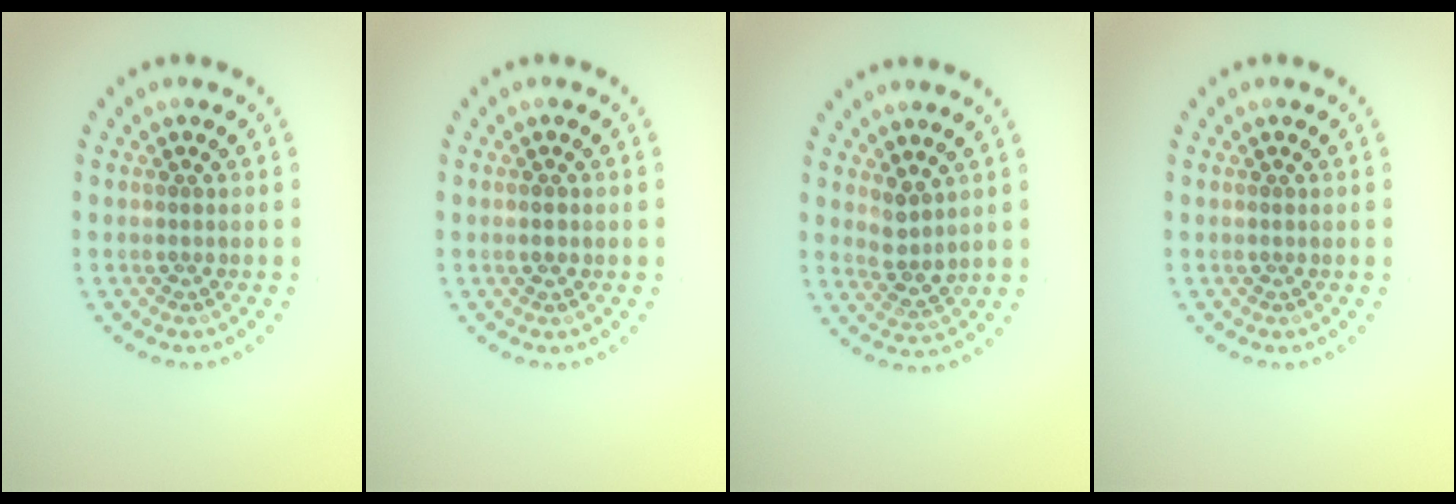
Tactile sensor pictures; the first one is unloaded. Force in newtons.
{"total": 1.3, "press": 1.2, "slide": 0.1}
{"total": 2.4, "press": 1.8, "slide": 1.5}
{"total": 0.0}